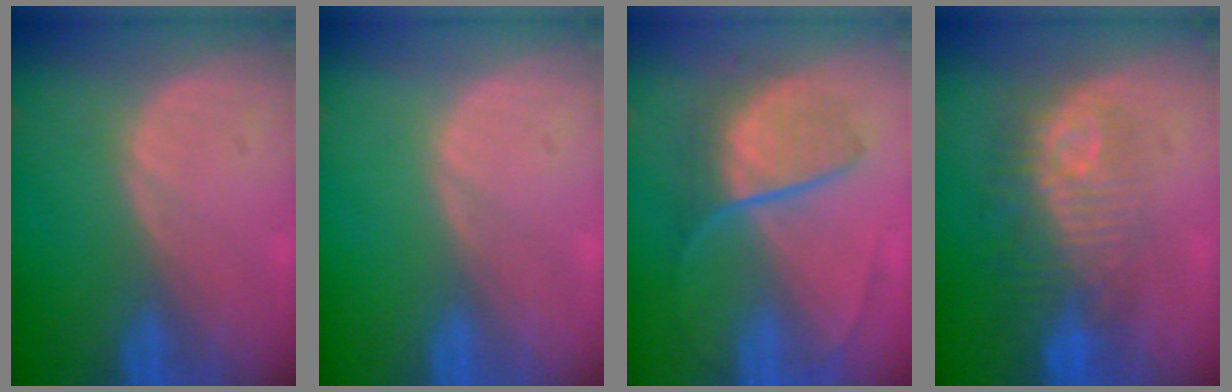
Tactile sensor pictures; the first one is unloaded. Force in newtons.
{"total": 0.0}
{"total": 6.8, "press": 6.7, "slide": 1.2}
{"total": 9.7, "press": 8.7, "slide": 4.4}